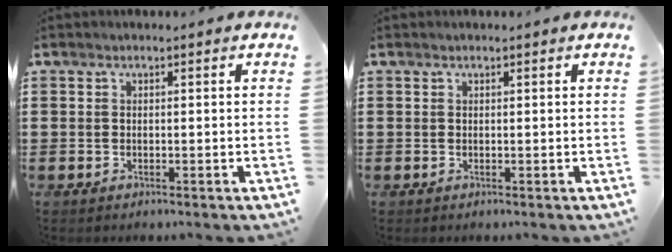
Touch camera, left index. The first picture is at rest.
{"total": 0.0}